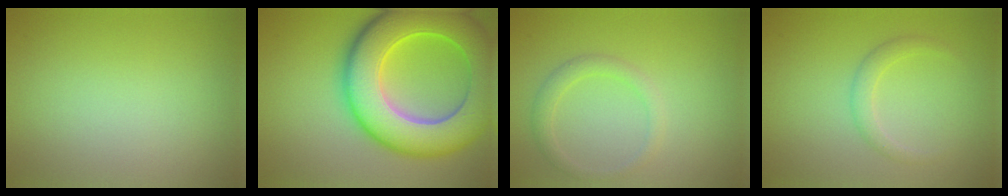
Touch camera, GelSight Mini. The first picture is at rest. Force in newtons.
{"total": 12.4, "press": 12.4, "slide": 0.3}
{"total": 1.8, "press": 1.8, "slide": 0.1}
{"total": 1.5, "press": 1.5, "slide": 0.0}